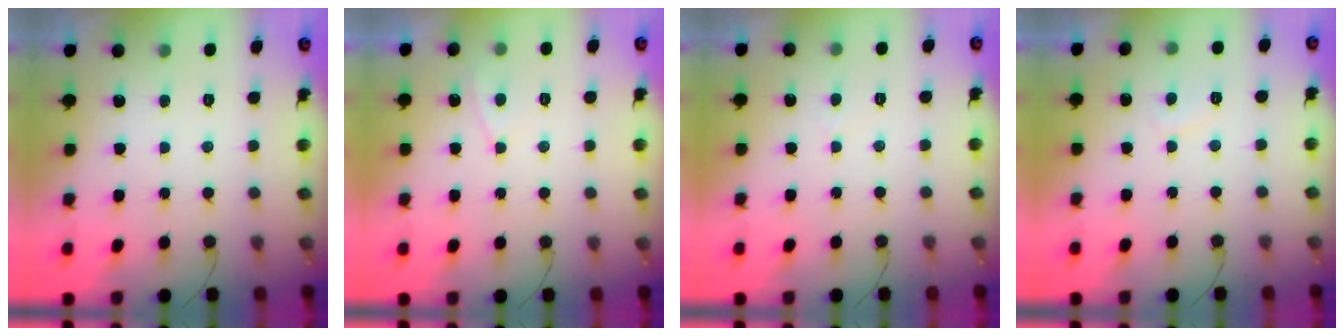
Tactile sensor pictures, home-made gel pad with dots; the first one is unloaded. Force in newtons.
{"total": 2.9, "press": 2.9, "slide": 0.4}
{"total": 2.7, "press": 2.7, "slide": 0.2}
{"total": 1.7, "press": 1.6, "slide": 0.6}